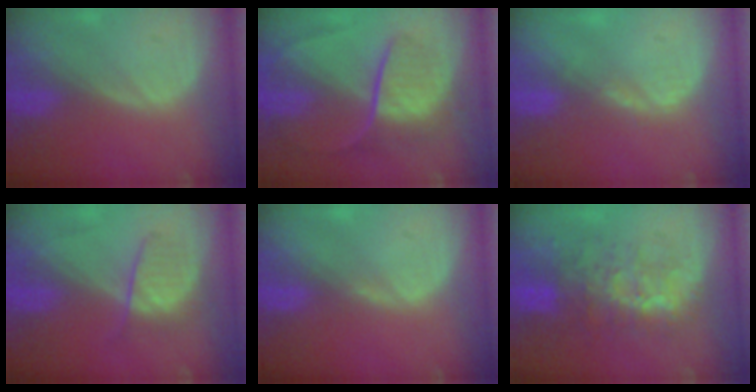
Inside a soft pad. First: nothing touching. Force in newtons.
{"total": 9.1, "press": 7.5, "slide": 5.2}
{"total": 2.3, "press": 1.8, "slide": 1.5}
{"total": 4.4, "press": 4.4, "slide": 0.6}
{"total": 0.7, "press": 0.7, "slide": 0.2}
{"total": 9.5, "press": 8.4, "slide": 4.4}